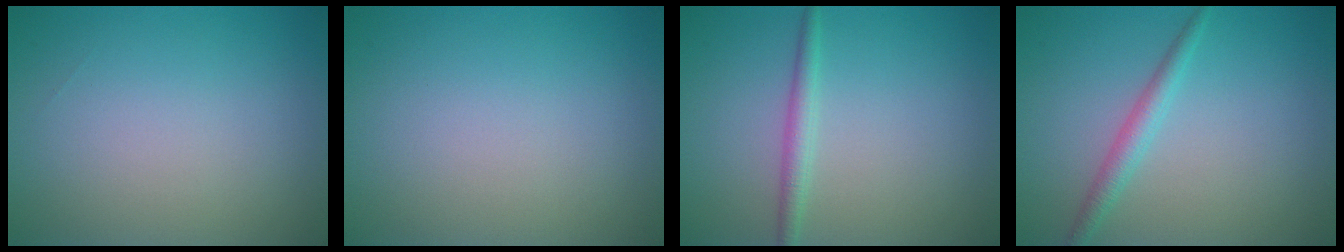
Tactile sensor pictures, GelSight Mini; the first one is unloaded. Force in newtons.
{"total": 0.0}
{"total": 1.7, "press": 1.7, "slide": 0.1}
{"total": 2.0, "press": 2.0, "slide": 0.1}